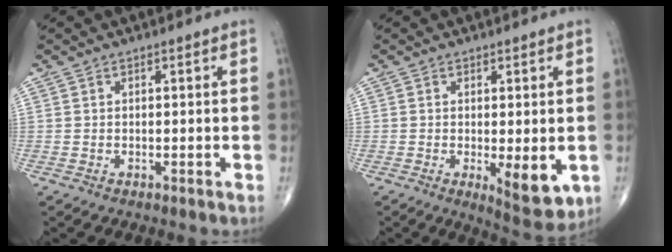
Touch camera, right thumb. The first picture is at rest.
{"total": 7.5, "force": [-1.5, 2.6, 6.9], "torque": [-0.089, -0.021, -0.014]}